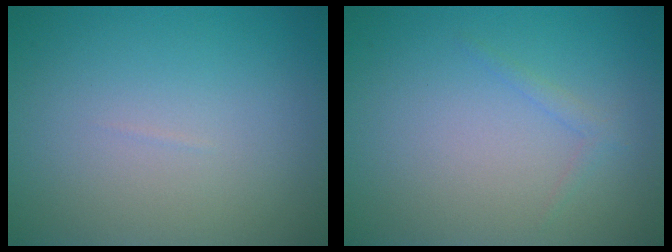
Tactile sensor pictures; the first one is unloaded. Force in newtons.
{"total": 0.8, "press": 0.8, "slide": 0.0}